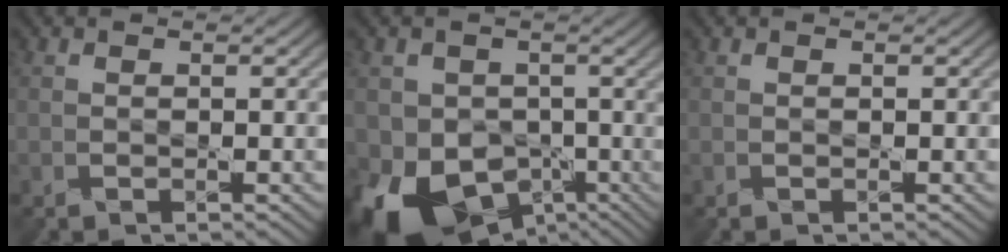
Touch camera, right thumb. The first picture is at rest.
{"total": 12.9, "force": [-4.0, 10.5, 6.2], "torque": [-0.127, -0.040, -0.075]}
{"total": 0.0}